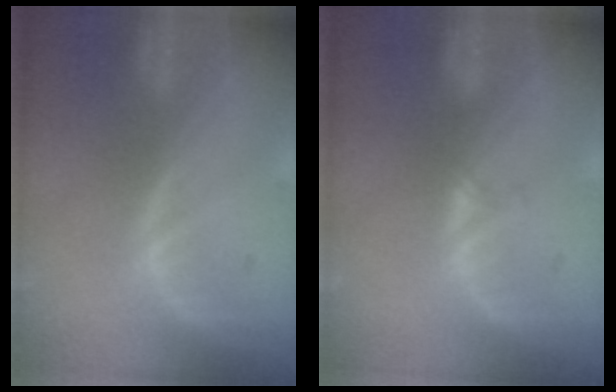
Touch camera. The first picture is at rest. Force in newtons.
{"total": 1.3, "press": 1.0, "slide": 0.9}